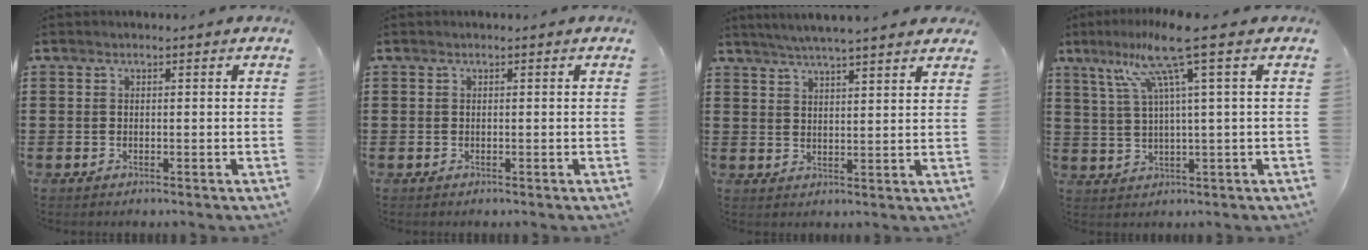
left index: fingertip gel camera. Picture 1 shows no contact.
{"total": 0.0}
{"total": 4.1, "force": [3.8, -0.3, 1.5], "torque": [-0.040, -0.011, 0.067]}
{"total": 10.1, "force": [4.6, -0.1, 9.0], "torque": [-0.195, -0.010, 0.072]}